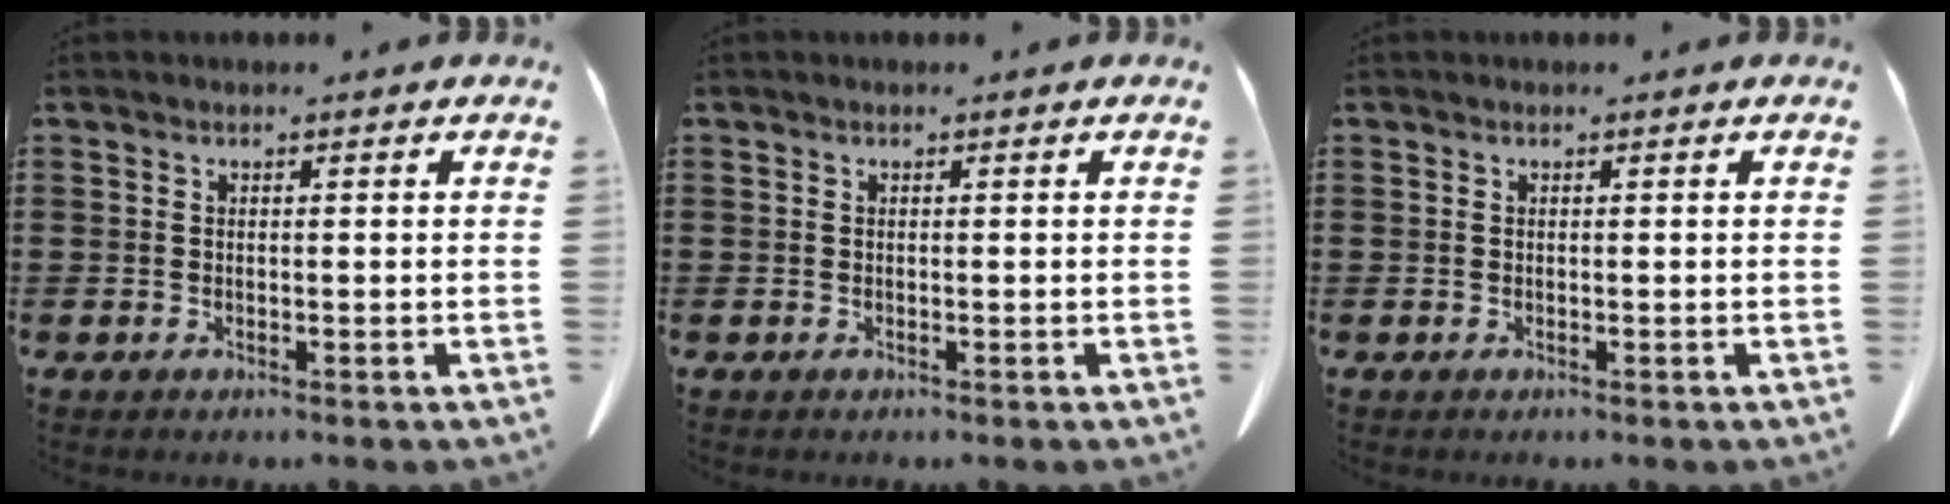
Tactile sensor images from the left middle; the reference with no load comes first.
{"total": 0.0}
{"total": 0.0}